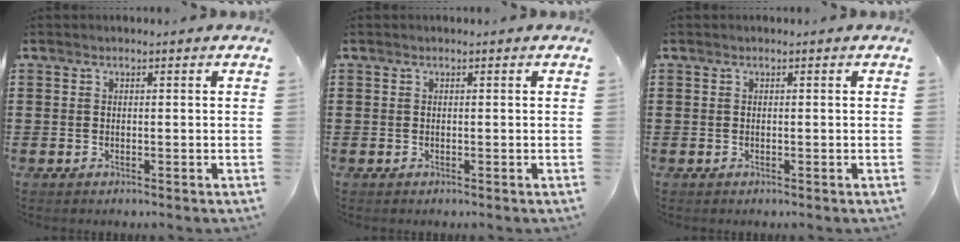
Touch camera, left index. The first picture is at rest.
{"total": 0.0}
{"total": 0.0}